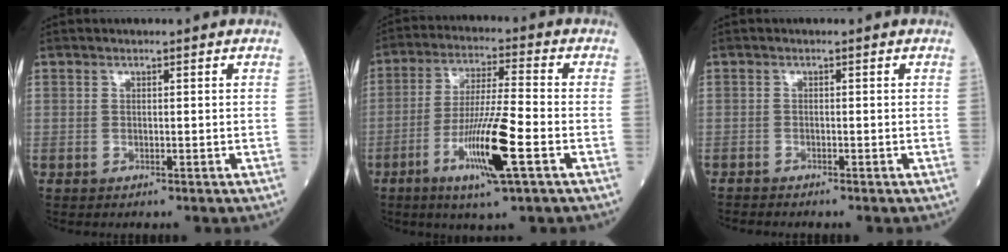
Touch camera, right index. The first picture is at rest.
{"total": 11.8, "force": [-4.6, 0.0, 10.9], "torque": [-0.205, -0.017, -0.087]}
{"total": 1.3, "force": [-1.3, -0.1, 0.1], "torque": [-0.005, -0.003, -0.025]}